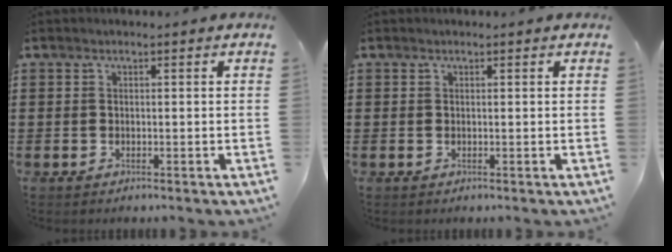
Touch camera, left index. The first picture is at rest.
{"total": 0.0}